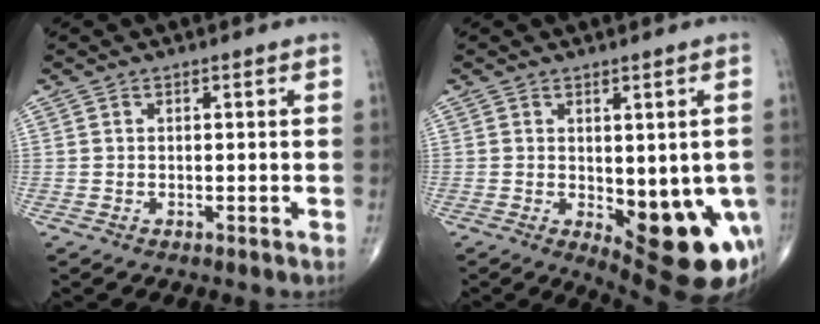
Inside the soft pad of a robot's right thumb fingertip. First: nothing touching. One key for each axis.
{"total": 15.0, "fx": -4.2, "fy": 6.3, "fz": 13.0, "tx": -0.120, "ty": -0.008, "tz": -0.031}